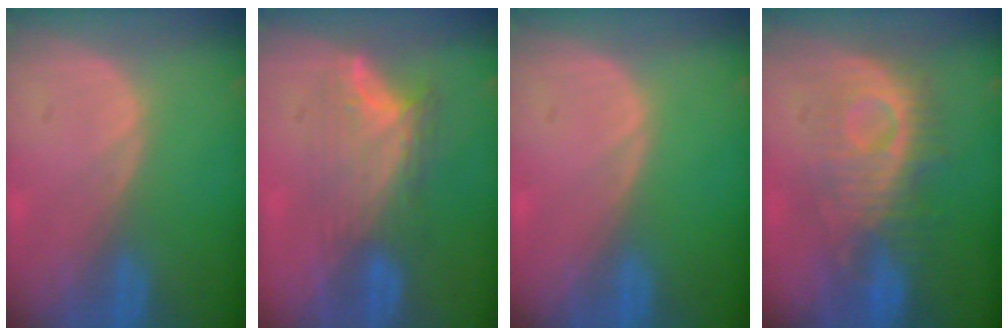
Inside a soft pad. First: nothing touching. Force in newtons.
{"total": 7.9, "press": 6.8, "slide": 4.1}
{"total": 0.0}
{"total": 8.9, "press": 8.9, "slide": 0.6}